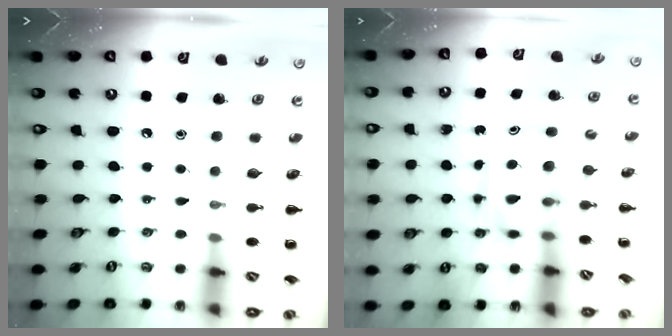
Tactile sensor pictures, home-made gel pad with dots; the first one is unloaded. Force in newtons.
{"total": 3.0, "press": 3.0, "slide": 0.2}